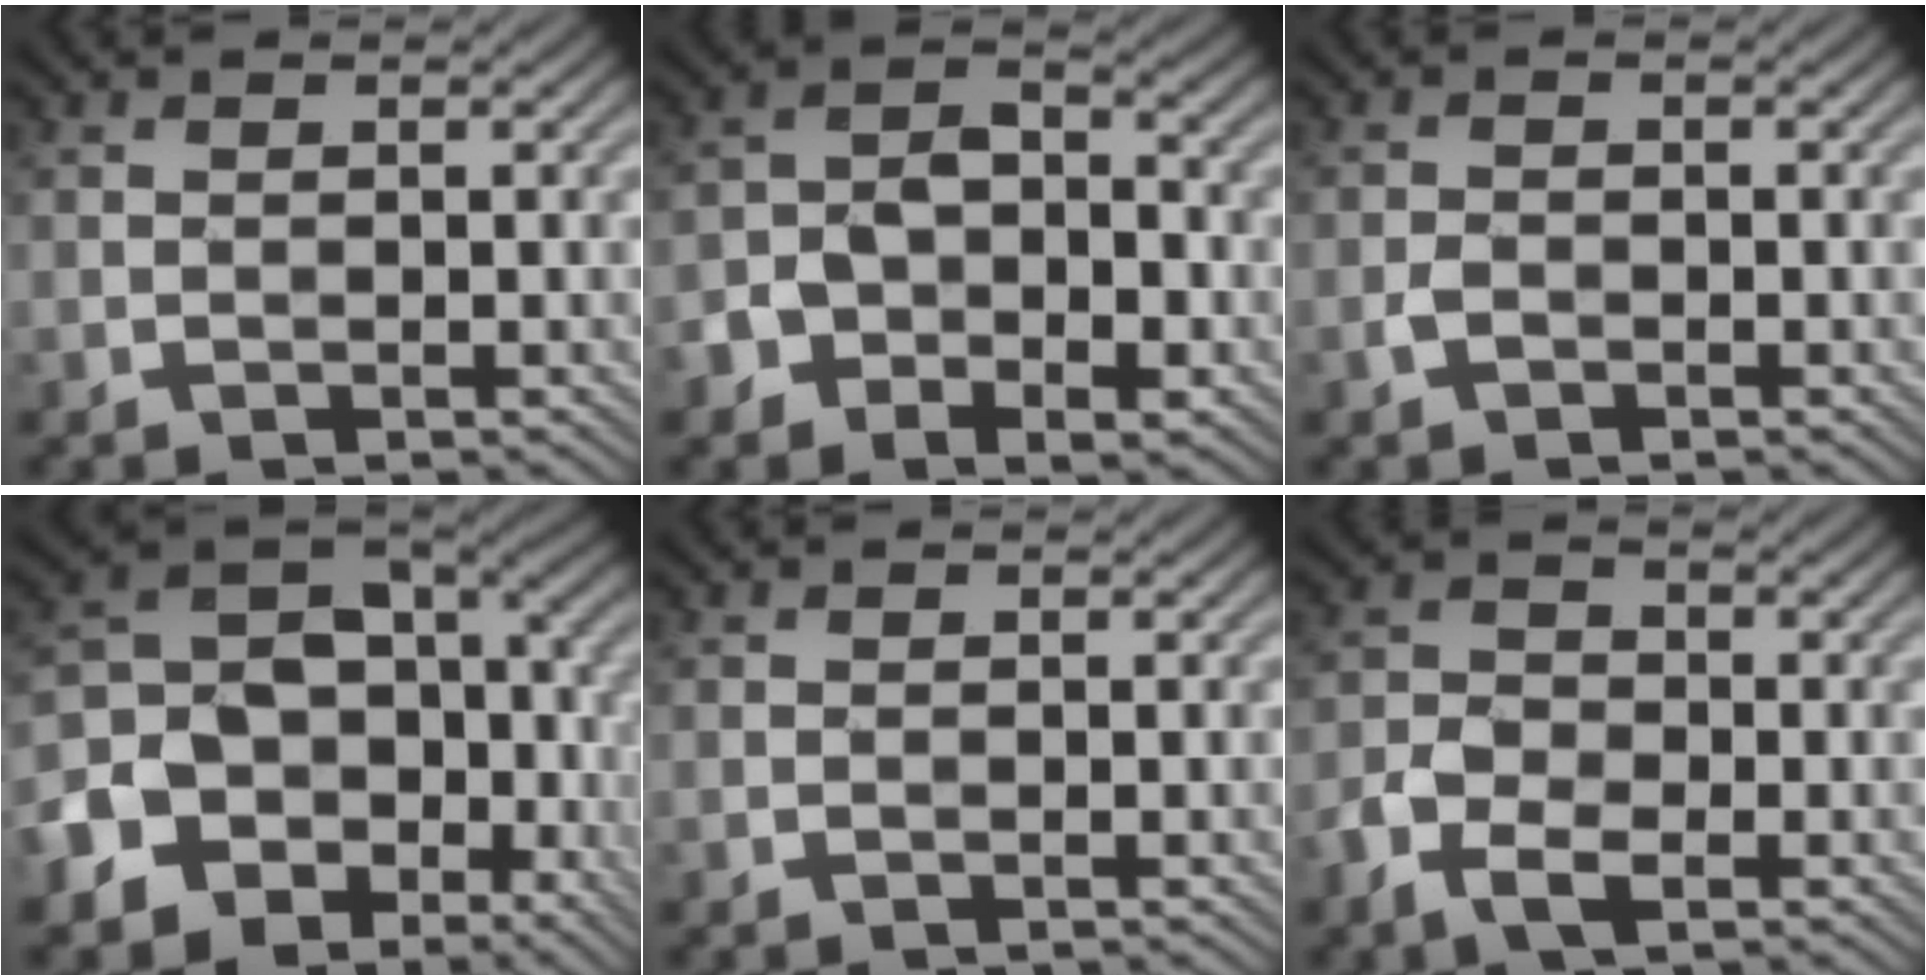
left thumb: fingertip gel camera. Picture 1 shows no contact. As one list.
[{"total": 7.9, "force": [-3.7, 5.0, 4.8], "torque": [-0.077, -0.005, -0.072]}, {"total": 1.3, "force": [-0.7, 0.7, 0.7], "torque": [-0.014, 0.001, -0.017]}, {"total": 15.3, "force": [-5.6, 11.5, 8.4], "torque": [-0.197, -0.026, -0.086]}, {"total": 0.0}, {"total": 5.0, "force": [-2.8, 2.8, 3.1], "torque": [-0.066, -0.005, -0.062]}]